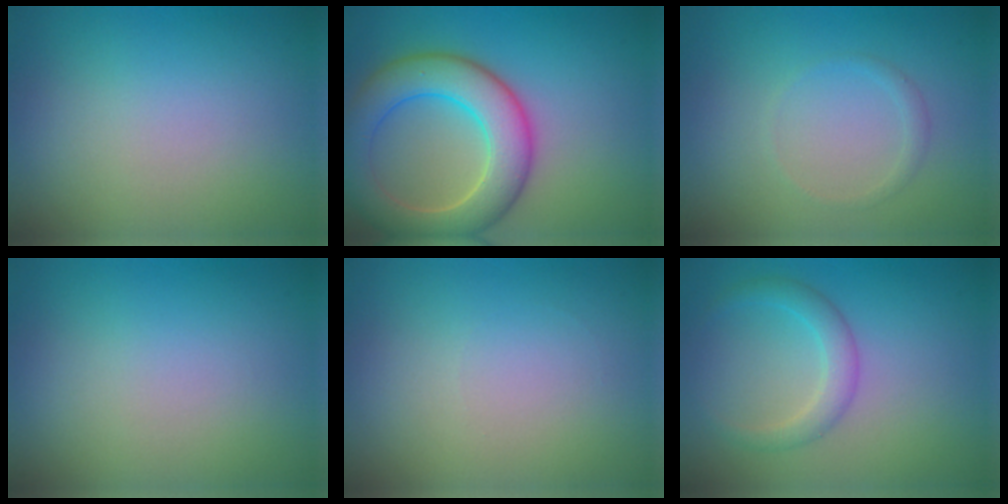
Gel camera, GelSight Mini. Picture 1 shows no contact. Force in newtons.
{"total": 7.7, "press": 7.7, "slide": 0.9}
{"total": 0.9, "press": 0.8, "slide": 0.1}
{"total": 0.0}
{"total": 0.0}
{"total": 2.3, "press": 2.3, "slide": 0.0}